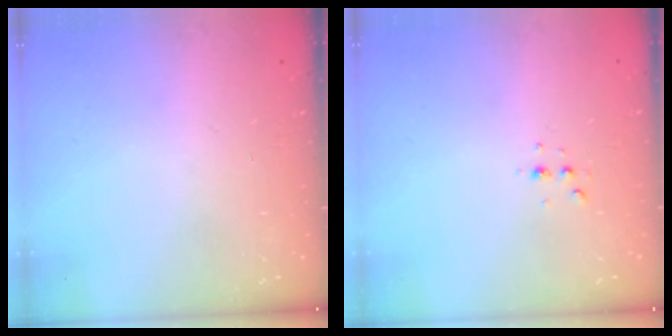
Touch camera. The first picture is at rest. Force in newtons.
{"total": 2.8, "press": 2.8, "slide": 0.7}